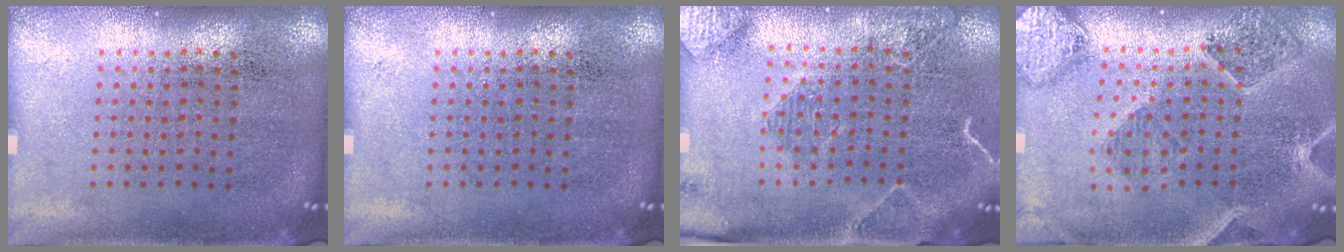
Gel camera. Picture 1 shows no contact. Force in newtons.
{"total": 0.0}
{"total": 2.0, "press": 2.0, "slide": 0.4}
{"total": 1.6, "press": 1.5, "slide": 0.4}